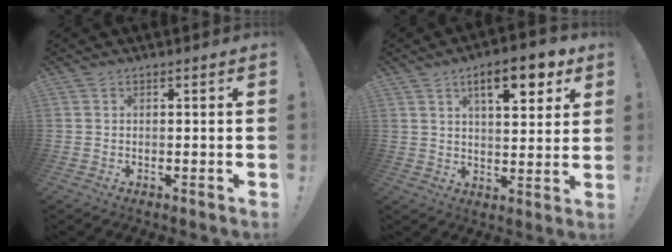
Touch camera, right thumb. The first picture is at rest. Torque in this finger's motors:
{"motor_torque": [0.38, 2.76, 1.15, 0.47, 0.07]}